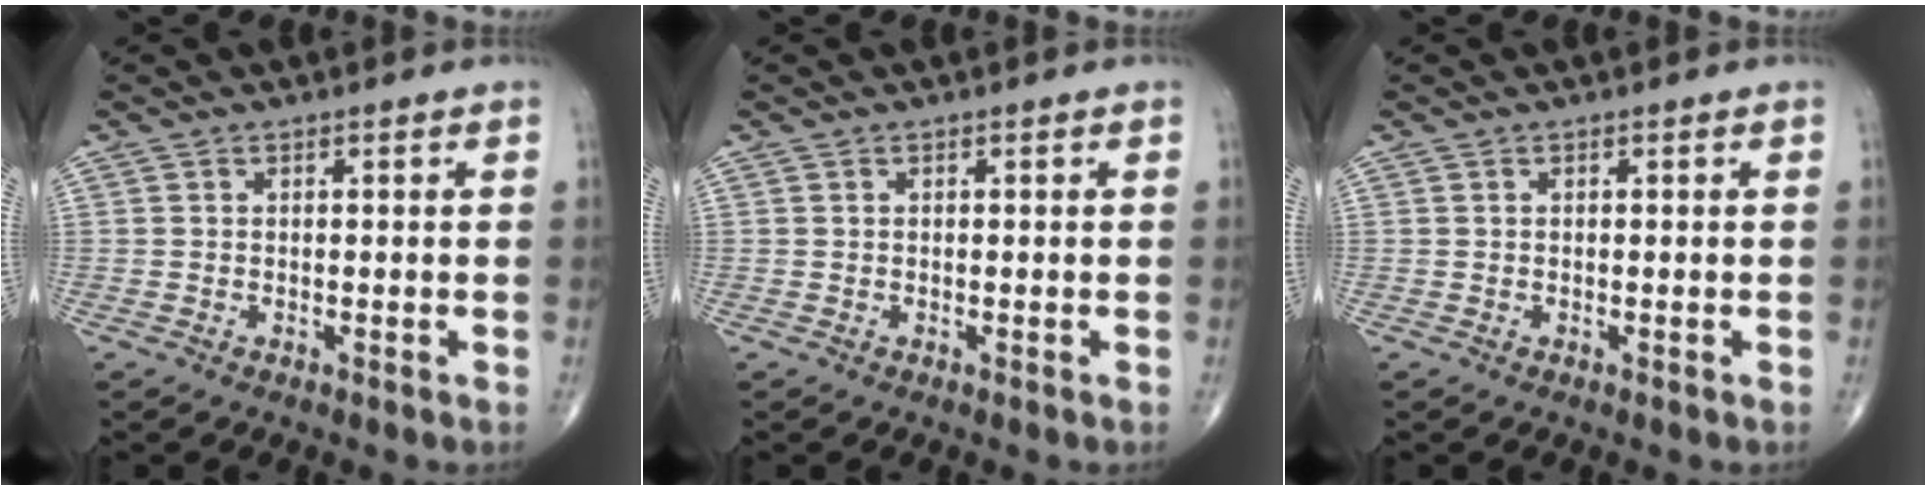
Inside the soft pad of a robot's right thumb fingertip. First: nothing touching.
{"total": 0.0}
{"total": 0.0}